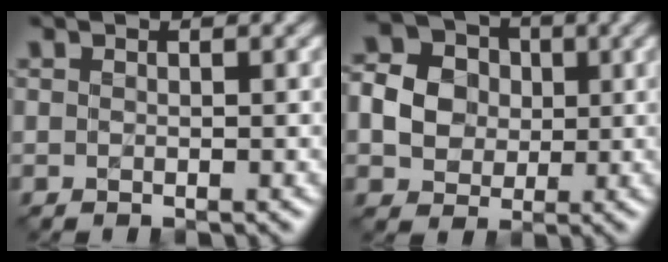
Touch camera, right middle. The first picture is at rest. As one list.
[{"total": 5.6, "force": [0.2, 4.9, 2.7], "torque": [-0.060, 0.008, -0.001]}]